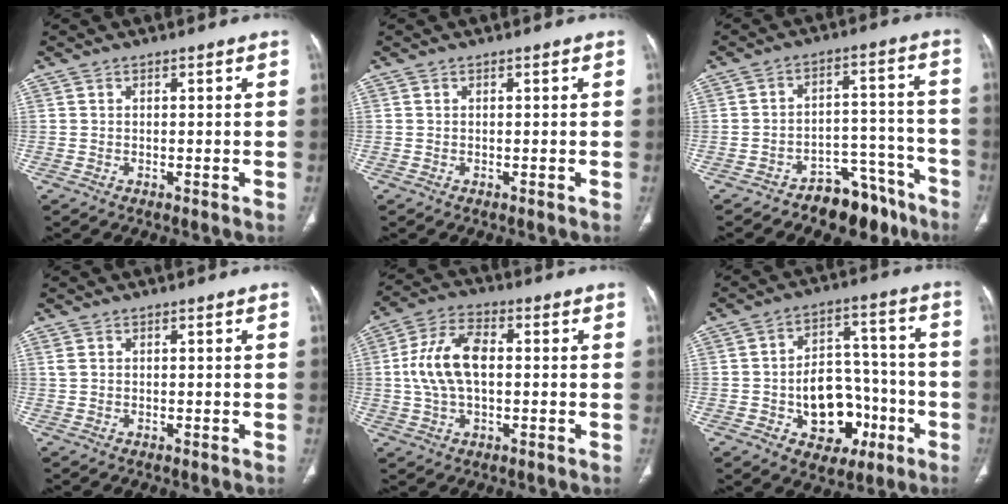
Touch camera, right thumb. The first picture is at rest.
{"total": 0.0}
{"total": 10.6, "force": [-8.5, 5.6, 2.8], "torque": [0.000, 0.106, -0.129]}
{"total": 0.6, "force": [0.3, 0.3, 0.4], "torque": [-0.009, 0.009, 0.009]}
{"total": 11.5, "force": [0.5, 6.4, 9.5], "torque": [-0.191, 0.020, 0.008]}
{"total": 14.9, "force": [-4.8, 10.5, 9.4], "torque": [-0.090, 0.052, -0.059]}